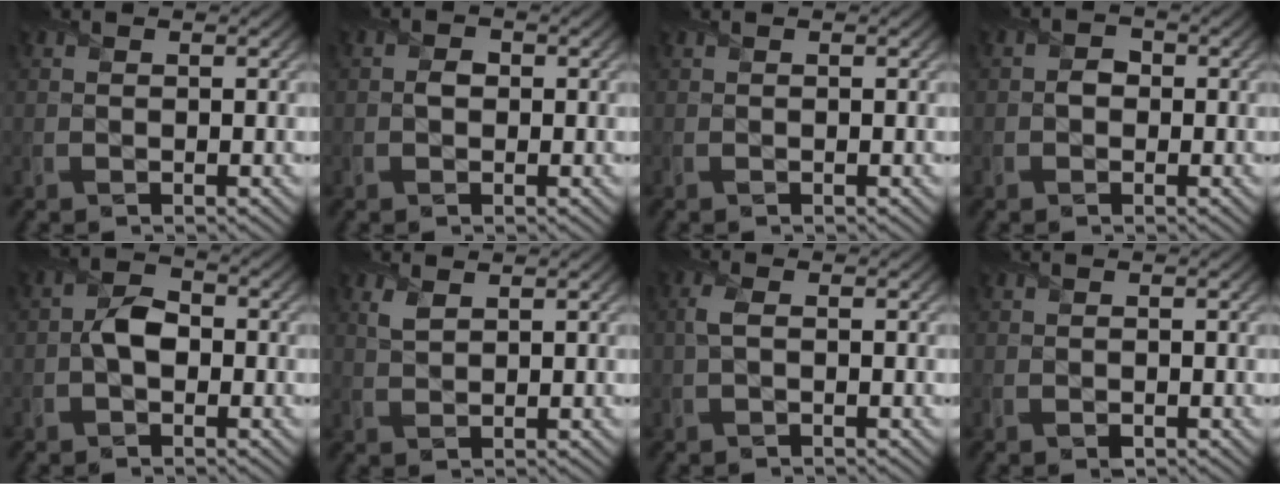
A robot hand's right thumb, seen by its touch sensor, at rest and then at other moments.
{"total": 1.2, "force": [-0.2, 1.0, 0.6], "torque": [-0.010, -0.003, -0.008]}
{"total": 0.0}
{"total": 1.5, "force": [-0.5, 1.3, 0.5], "torque": [-0.006, -0.003, -0.014]}
{"total": 3.4, "force": [-0.7, 2.2, 2.4], "torque": [-0.046, 0.005, -0.020]}
{"total": 1.9, "force": [1.1, 0.9, 1.3], "torque": [-0.036, -0.002, 0.027]}
{"total": 1.7, "force": [0.0, 0.7, 1.6], "torque": [-0.041, 0.005, -0.003]}
{"total": 0.6, "force": [-0.4, 0.4, 0.3], "torque": [-0.003, -0.006, -0.005]}